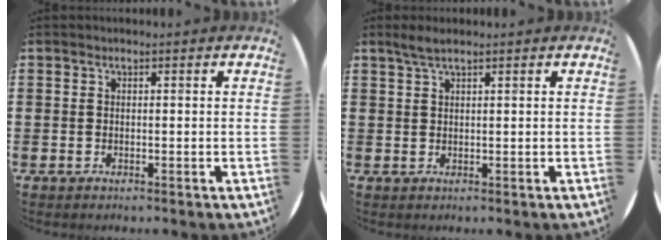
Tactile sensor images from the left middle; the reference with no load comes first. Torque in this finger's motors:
{"motor_torque": [0.47, -0.17, 0.04, 0.02]}